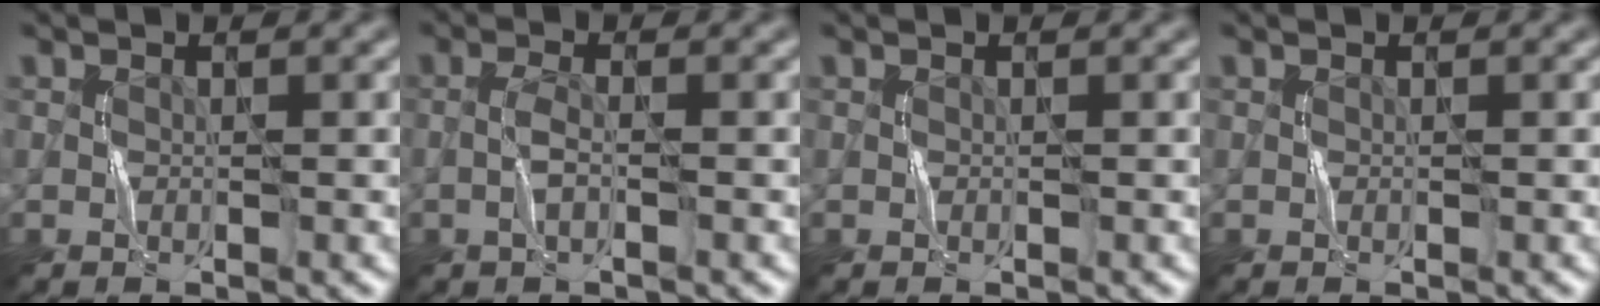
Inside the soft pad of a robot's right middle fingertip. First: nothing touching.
{"total": 1.7, "force": [-0.6, 0.5, 1.6], "torque": [-0.035, 0.003, -0.016]}
{"total": 0.0}
{"total": 0.0}